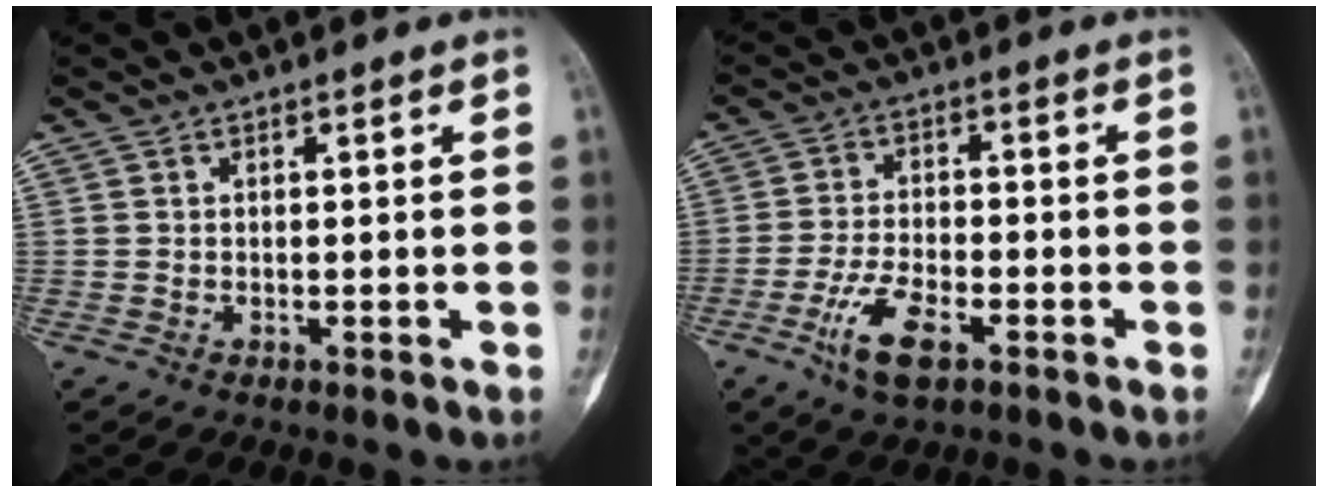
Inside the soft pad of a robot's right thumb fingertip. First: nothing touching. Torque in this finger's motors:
{"motor_torque": [0.22, 0.15, 0.02, 0.14, 0.18]}